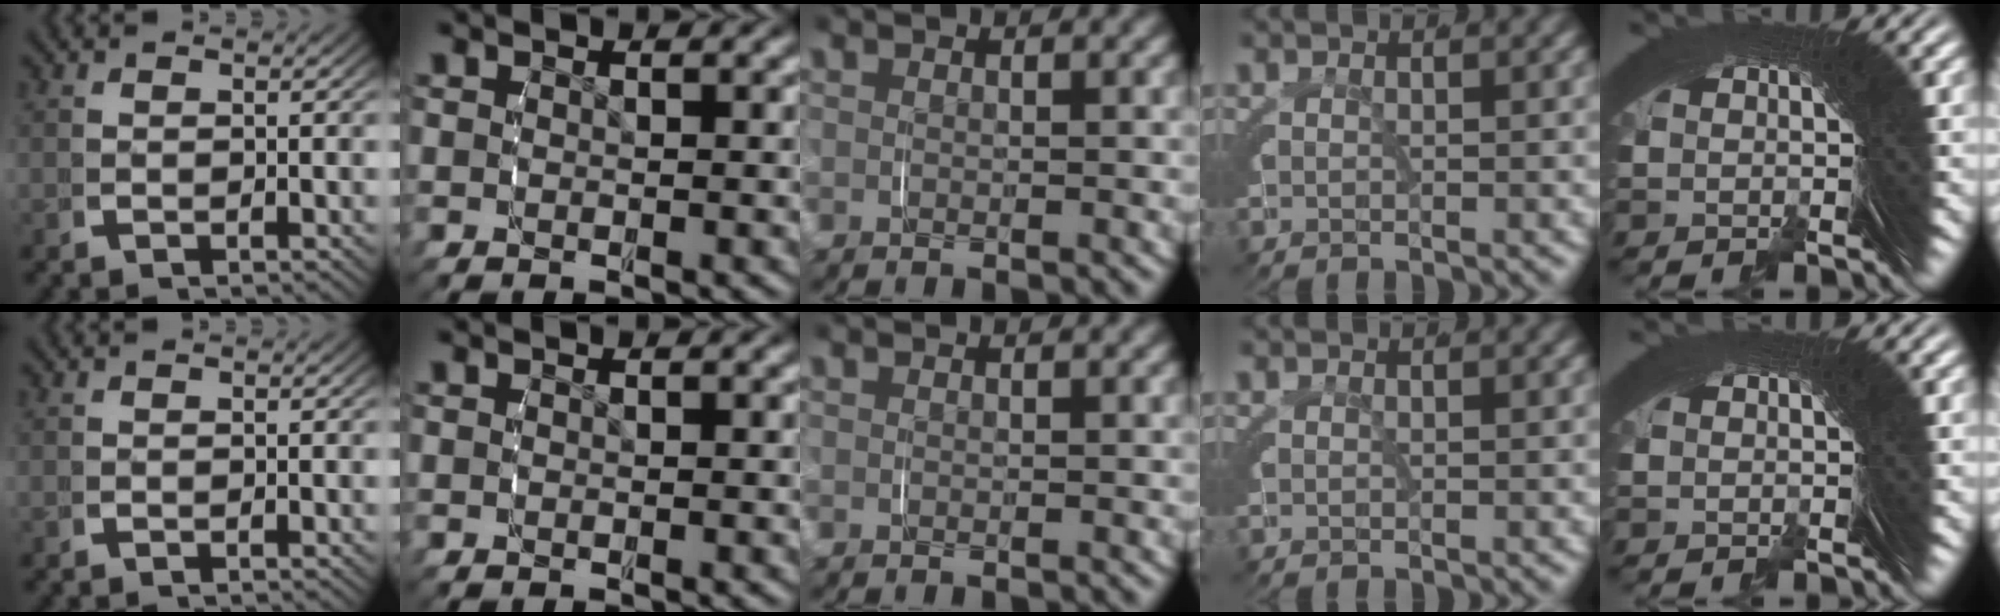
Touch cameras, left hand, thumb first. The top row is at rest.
{}